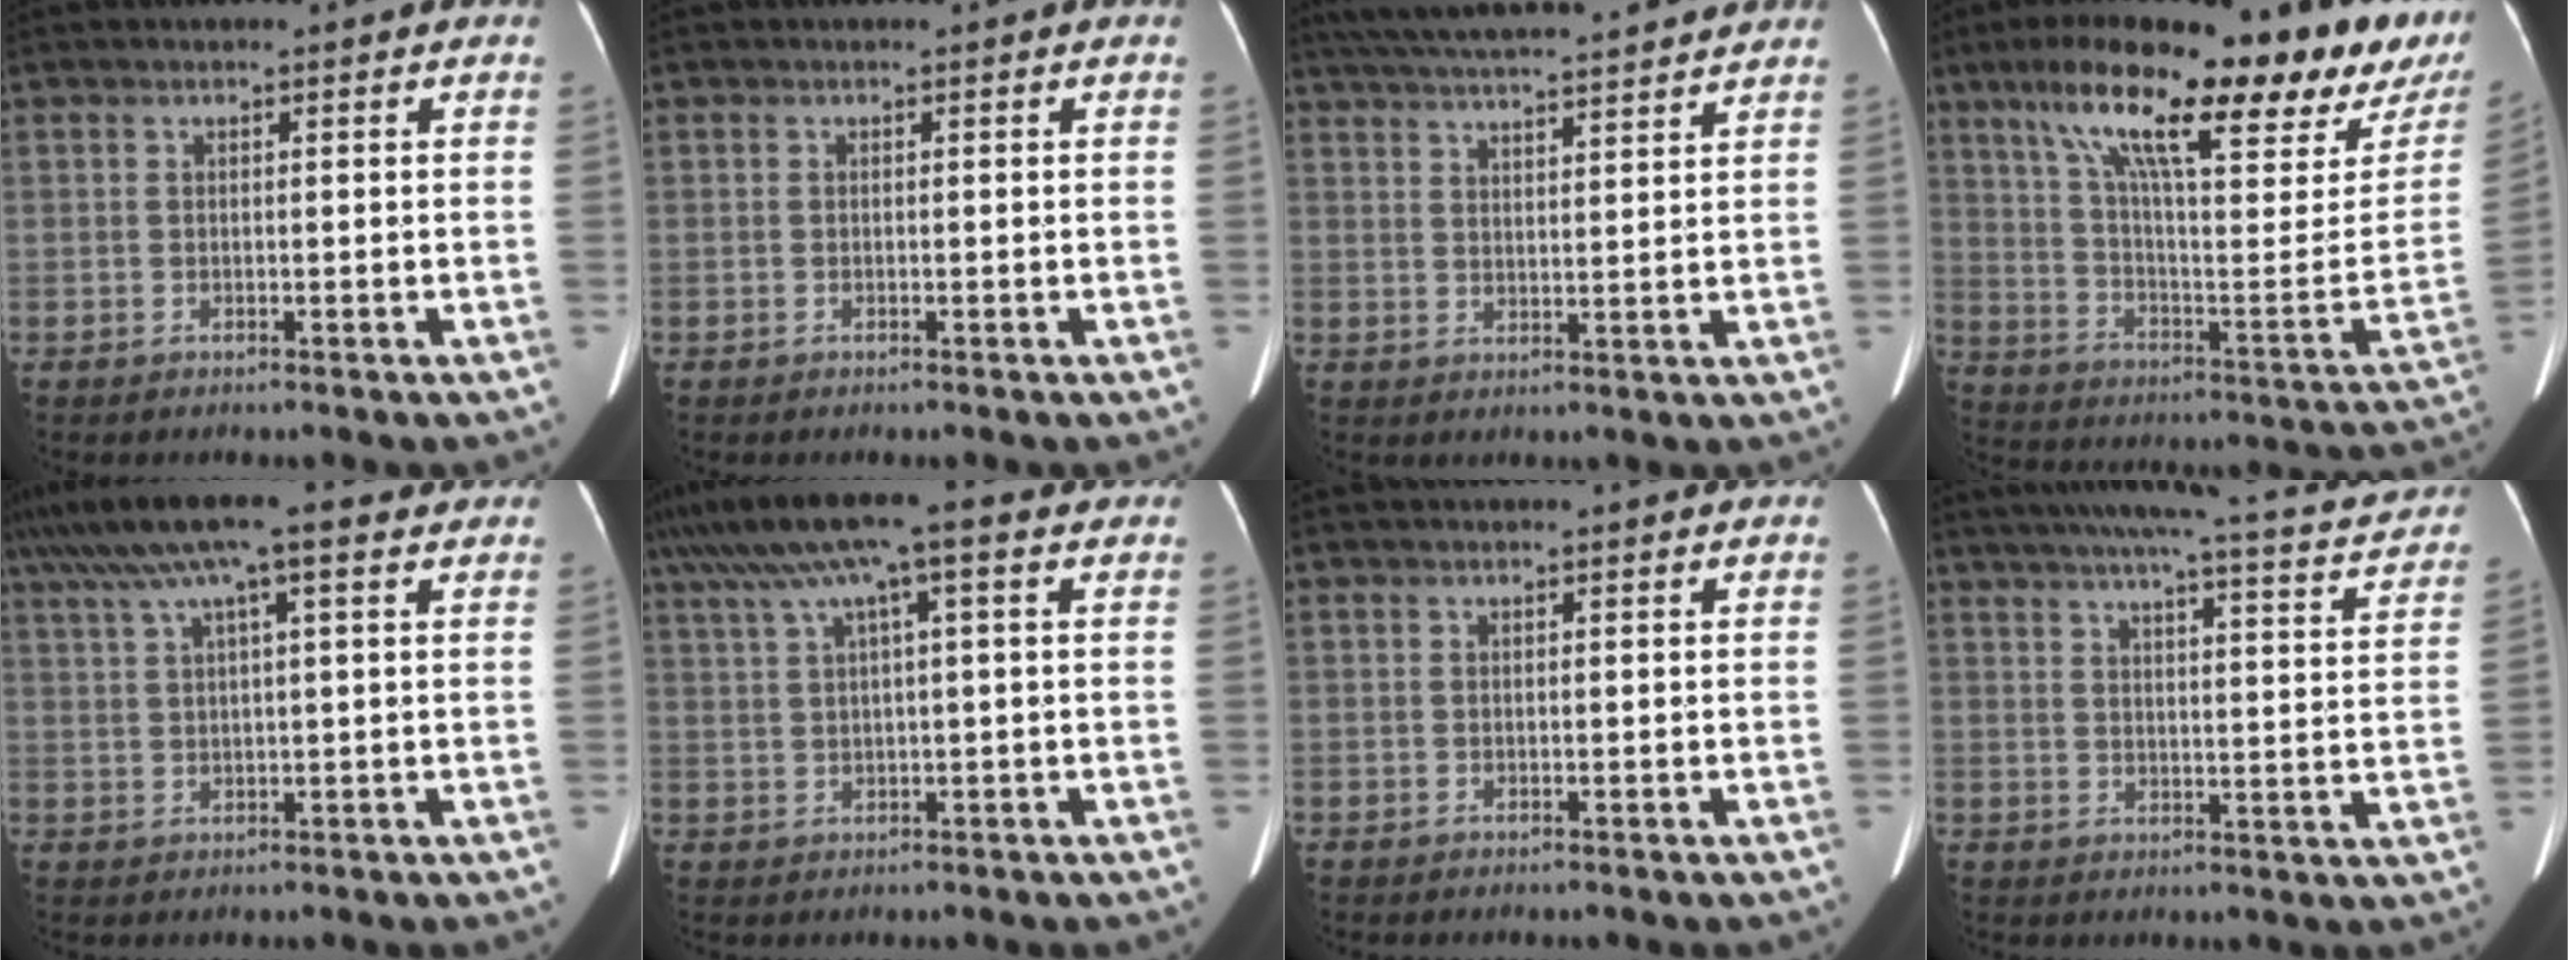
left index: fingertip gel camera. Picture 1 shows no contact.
{"total": 0.0}
{"total": 18.0, "force": [16.3, 1.3, 7.5], "torque": [-0.134, 0.042, 0.237]}
{"total": 28.0, "force": [19.8, 4.8, 19.3], "torque": [-0.304, 0.004, 0.281]}
{"total": 13.5, "force": [9.4, 2.3, 9.5], "torque": [-0.178, 0.054, 0.149]}
{"total": 14.3, "force": [10.3, 2.9, 9.5], "torque": [-0.176, 0.055, 0.158]}
{"total": 1.7, "force": [1.5, 0.0, 0.8], "torque": [-0.010, 0.017, 0.021]}
{"total": 23.5, "force": [21.2, 2.4, 10.0], "torque": [-0.148, -0.017, 0.260]}